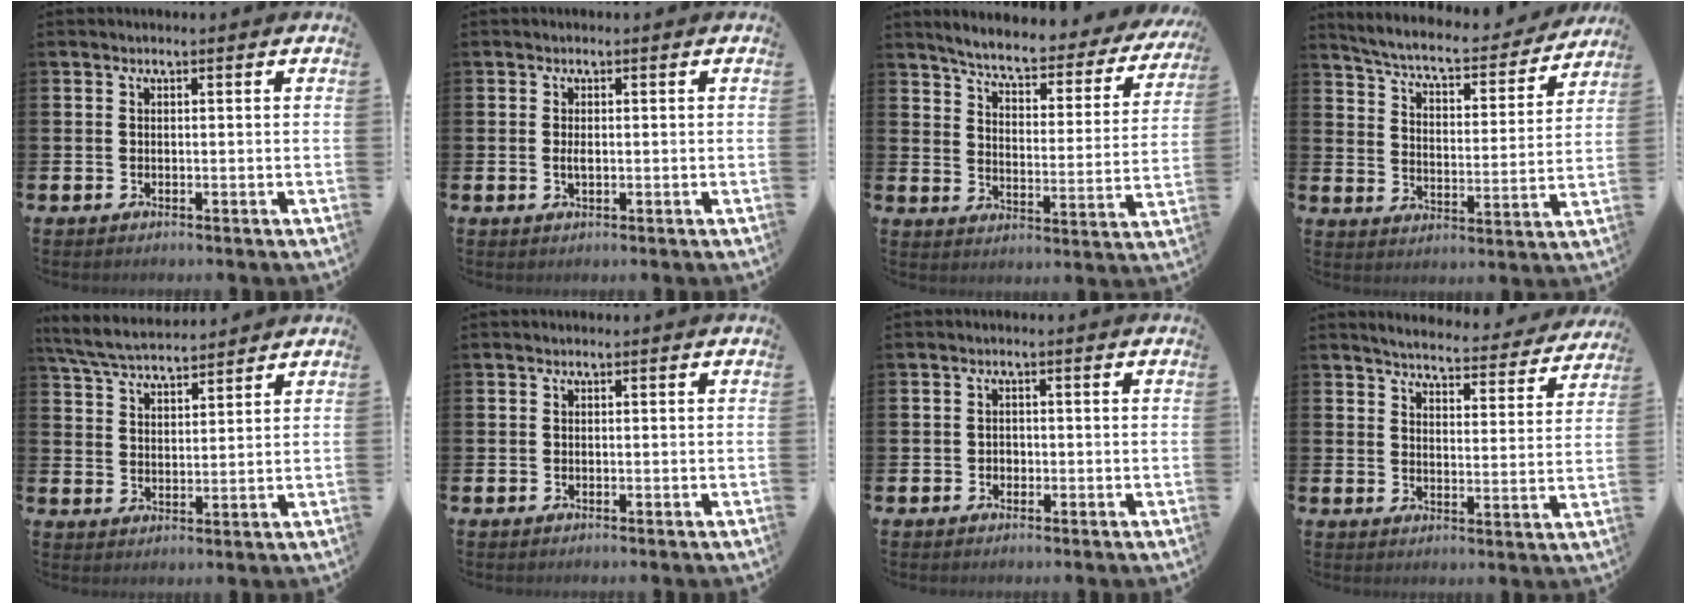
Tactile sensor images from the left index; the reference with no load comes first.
{"total": 1.3, "force": [0.0, 0.5, 1.1], "torque": [-0.021, 0.002, -0.001]}
{"total": 5.7, "force": [5.2, 0.7, 2.2], "torque": [-0.072, -0.039, 0.082]}
{"total": 6.2, "force": [5.8, 0.7, 2.0], "torque": [-0.071, -0.046, 0.094]}
{"total": 5.7, "force": [5.5, 0.8, 1.2], "torque": [-0.045, -0.026, 0.100]}
{"total": 0.0}
{"total": 1.2, "force": [-0.4, 1.1, 0.3], "torque": [-0.007, 0.005, -0.010]}
{"total": 4.8, "force": [4.7, 0.3, 0.8], "torque": [-0.033, -0.036, 0.078]}